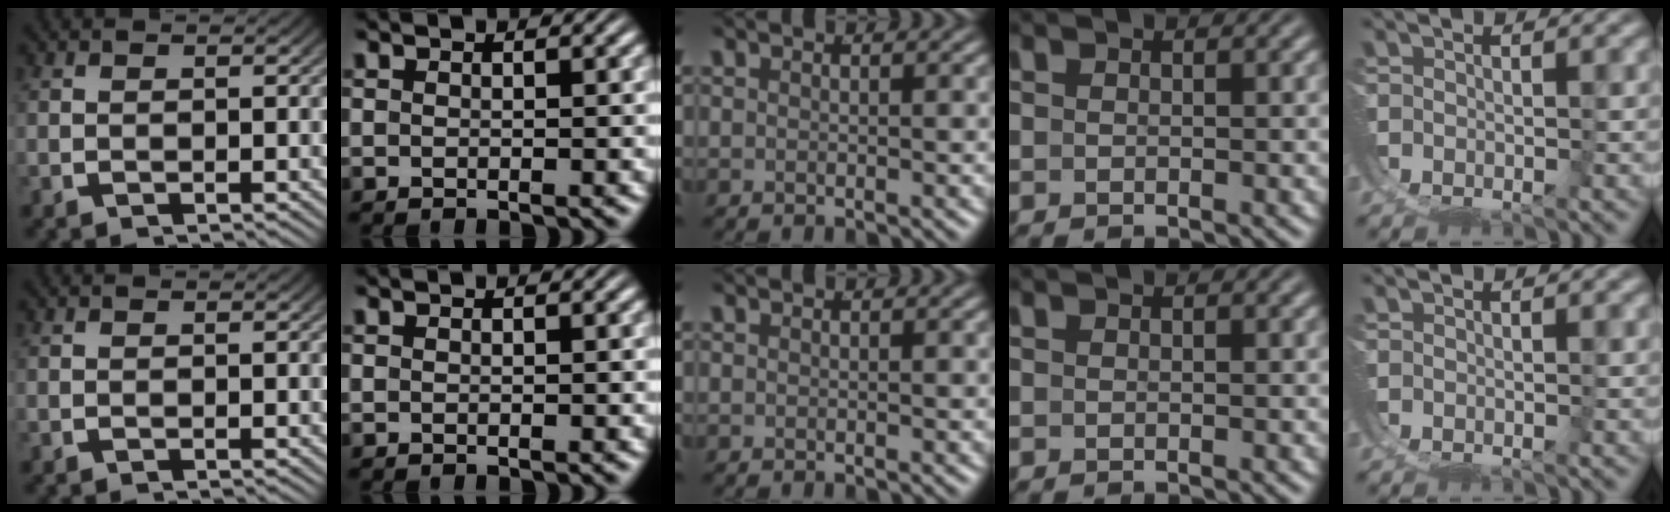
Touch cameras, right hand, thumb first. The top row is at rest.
{}